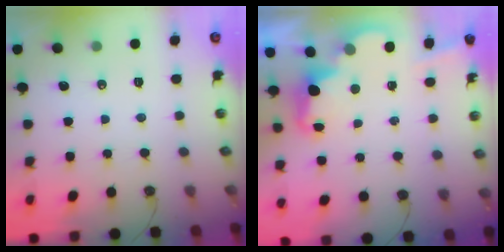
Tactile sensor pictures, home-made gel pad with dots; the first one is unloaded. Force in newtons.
{"total": 4.0, "press": 4.0, "slide": 0.6}